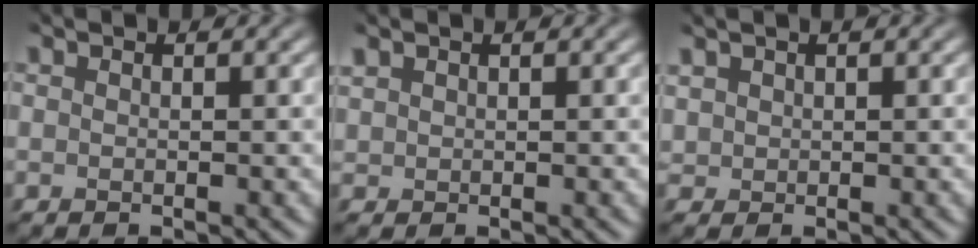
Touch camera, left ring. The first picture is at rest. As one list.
[{"total": 0.6, "force": [0.5, 0.0, -0.2], "torque": [-0.001, 0.005, 0.018]}, {"total": 0.8, "force": [0.7, 0.3, -0.1], "torque": [-0.007, 0.006, 0.025]}]